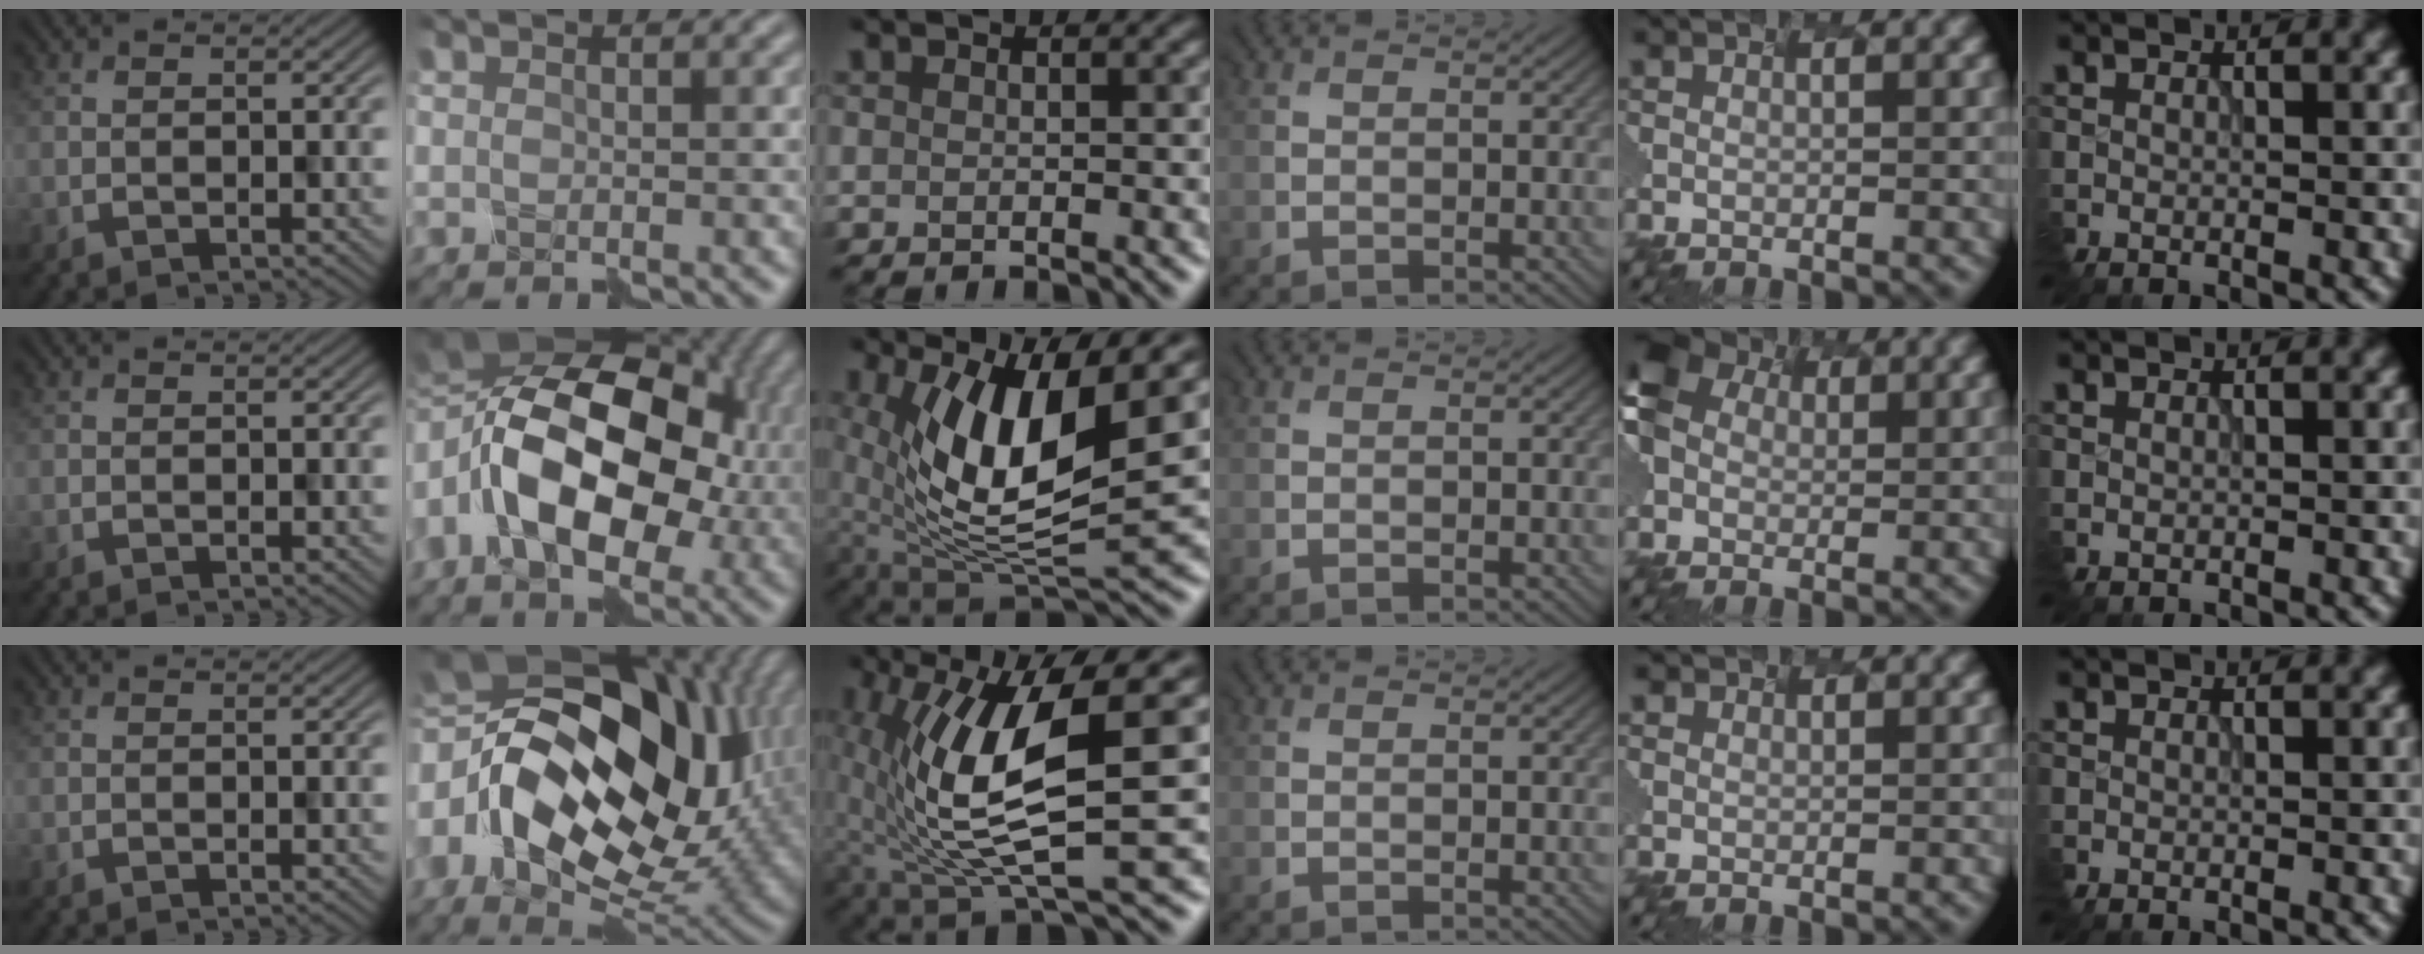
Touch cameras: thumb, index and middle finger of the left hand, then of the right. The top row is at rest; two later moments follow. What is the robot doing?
{"motion": "assemble", "object": "hinged jar"}